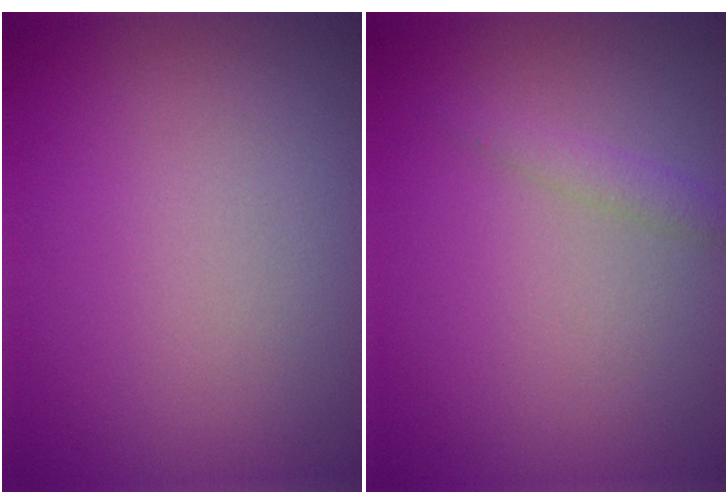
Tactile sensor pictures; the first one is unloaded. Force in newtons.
{"total": 1.1, "press": 1.1, "slide": 0.1}